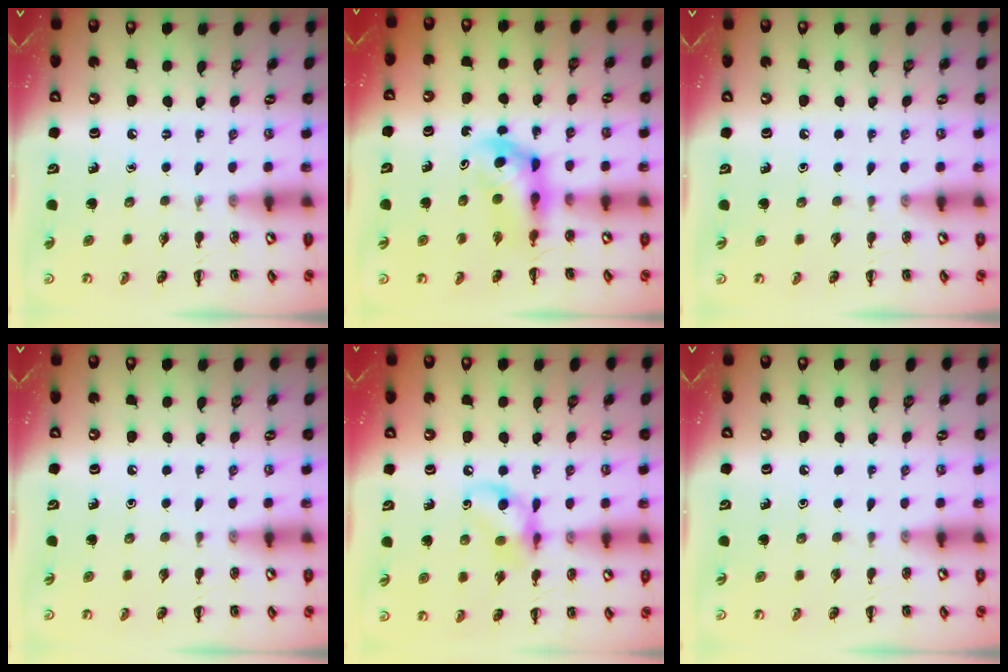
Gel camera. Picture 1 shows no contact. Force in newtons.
{"total": 5.5, "press": 5.4, "slide": 0.9}
{"total": 0.0}
{"total": 0.0}
{"total": 11.2, "press": 11.0, "slide": 1.8}
{"total": 0.0}